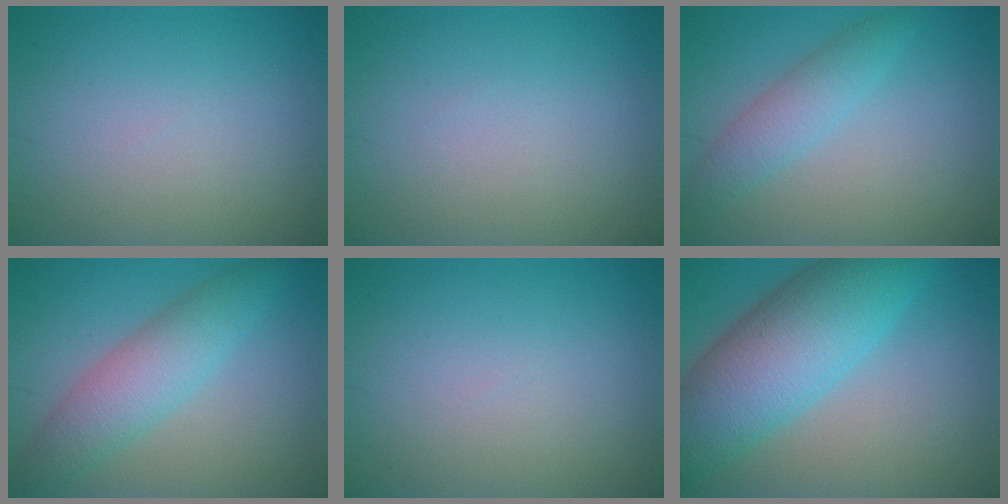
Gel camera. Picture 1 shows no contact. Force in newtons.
{"total": 0.0}
{"total": 2.9, "press": 2.9, "slide": 0.1}
{"total": 5.0, "press": 5.0, "slide": 0.0}
{"total": 0.0}
{"total": 10.3, "press": 10.3, "slide": 0.2}